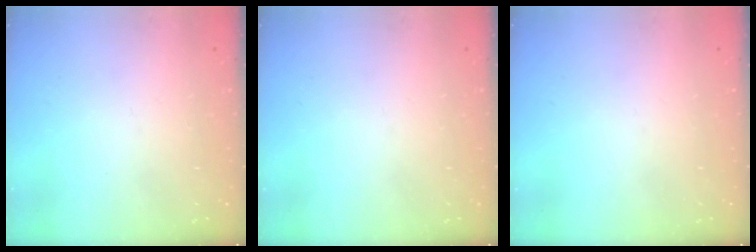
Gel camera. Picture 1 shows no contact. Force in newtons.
{"total": 0.0}
{"total": 0.0}